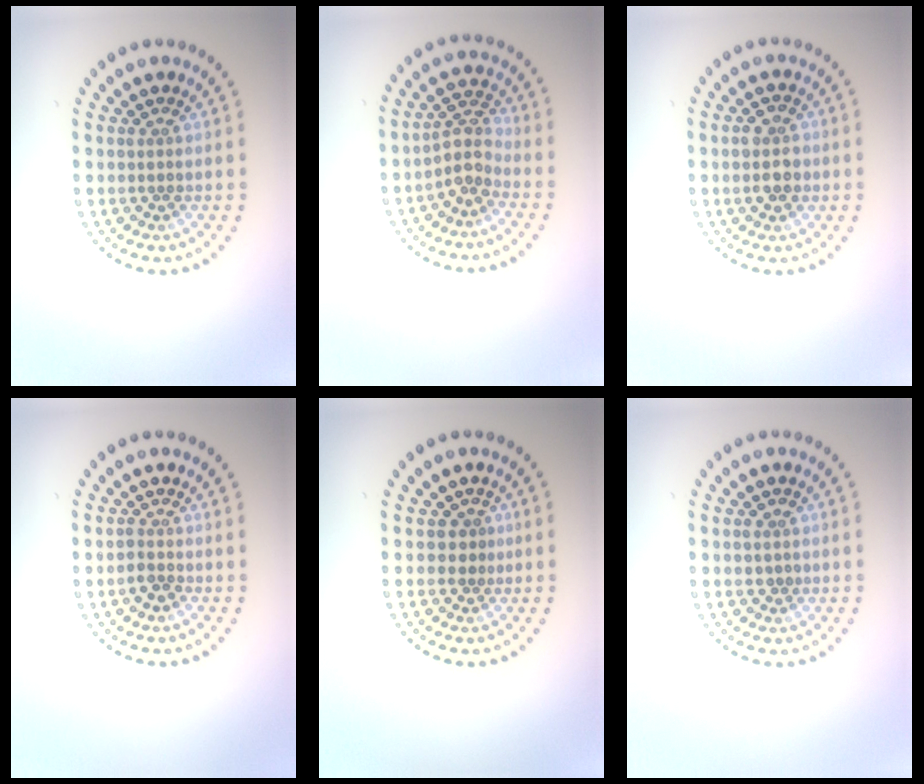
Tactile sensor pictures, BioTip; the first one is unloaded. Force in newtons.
{"total": 2.9, "press": 2.3, "slide": 1.8}
{"total": 2.4, "press": 2.4, "slide": 0.2}
{"total": 1.3, "press": 1.1, "slide": 0.7}
{"total": 0.9, "press": 0.6, "slide": 0.6}
{"total": 1.1, "press": 1.1, "slide": 0.3}